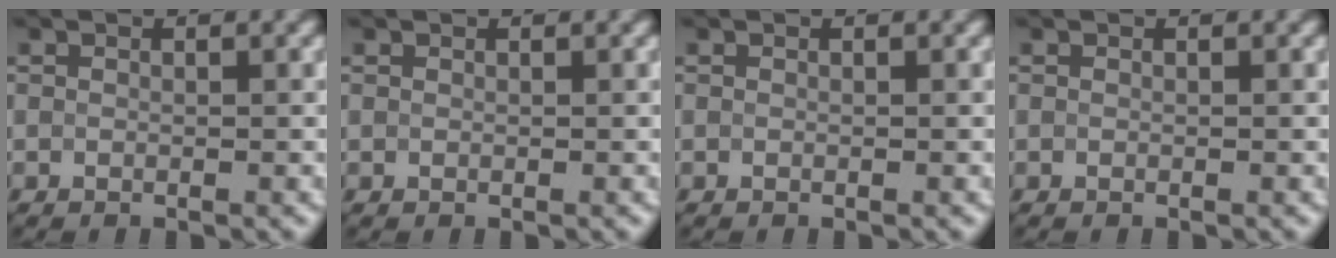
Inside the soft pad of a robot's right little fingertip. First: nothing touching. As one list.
[{"total": 0.5, "force": [0.2, 0.5, 0.0], "torque": [0.008, -0.002, 0.000]}, {"total": 0.0}, {"total": 0.0}]